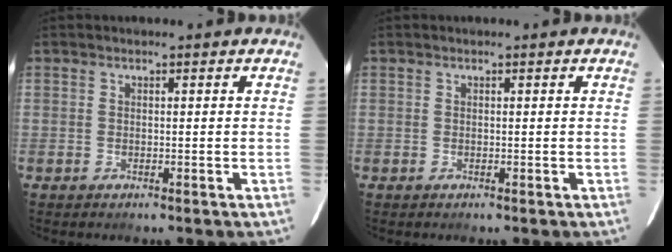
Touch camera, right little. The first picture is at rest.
{"total": 0.0}